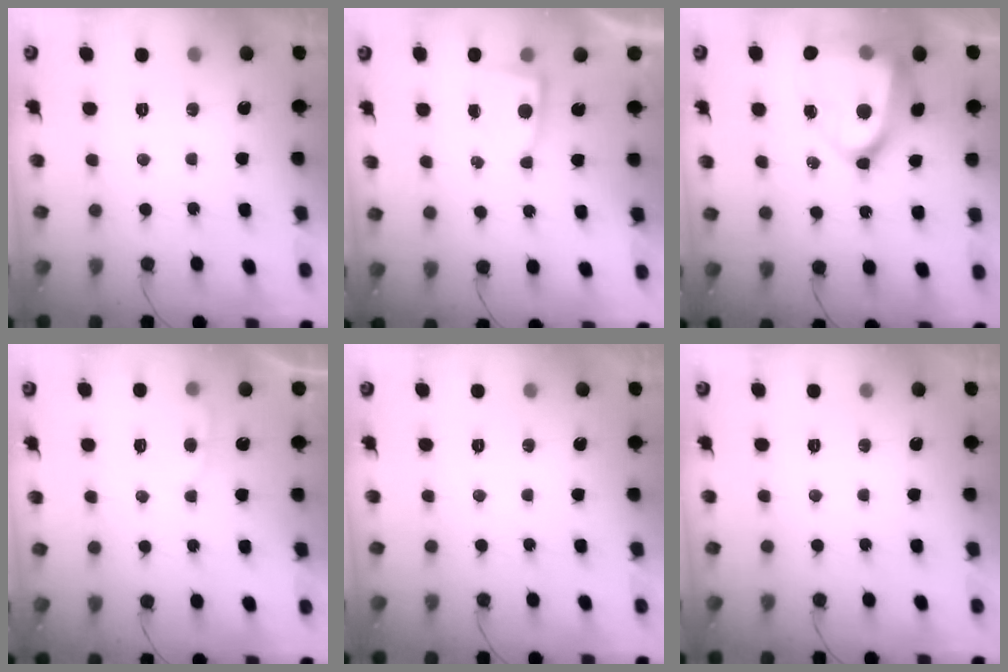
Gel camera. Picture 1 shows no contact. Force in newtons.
{"total": 2.9, "press": 2.9, "slide": 0.4}
{"total": 20.6, "press": 20.5, "slide": 2.0}
{"total": 2.7, "press": 2.7, "slide": 0.3}
{"total": 0.0}
{"total": 0.0}